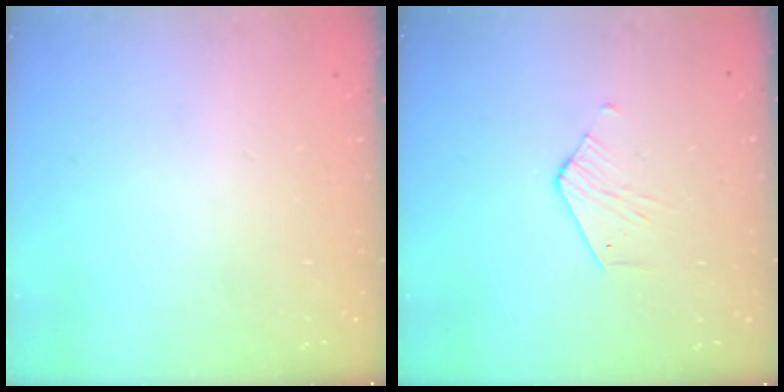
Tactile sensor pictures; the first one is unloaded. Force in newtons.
{"total": 2.5, "press": 2.5, "slide": 0.2}